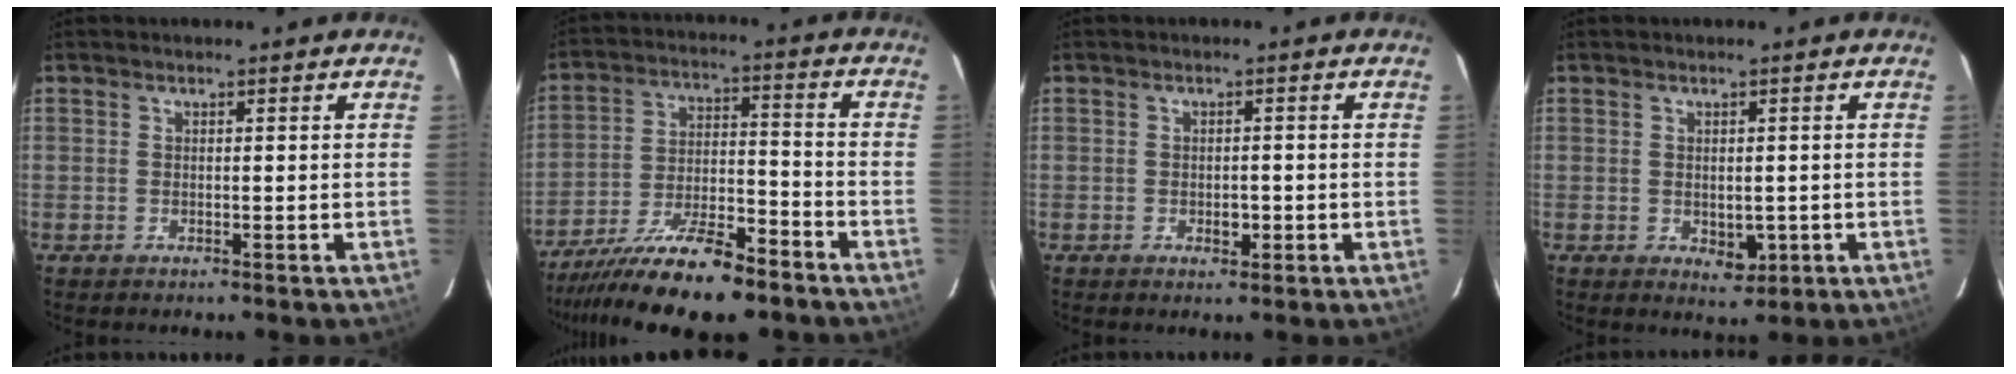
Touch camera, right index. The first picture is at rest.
{"total": 14.6, "force": [-11.5, 2.8, 8.4], "torque": [-0.153, -0.006, -0.202]}
{"total": 2.1, "force": [-0.7, 1.1, 1.6], "torque": [-0.025, 0.002, -0.005]}
{"total": 3.3, "force": [-0.8, 2.0, 2.5], "torque": [-0.032, -0.003, 0.000]}